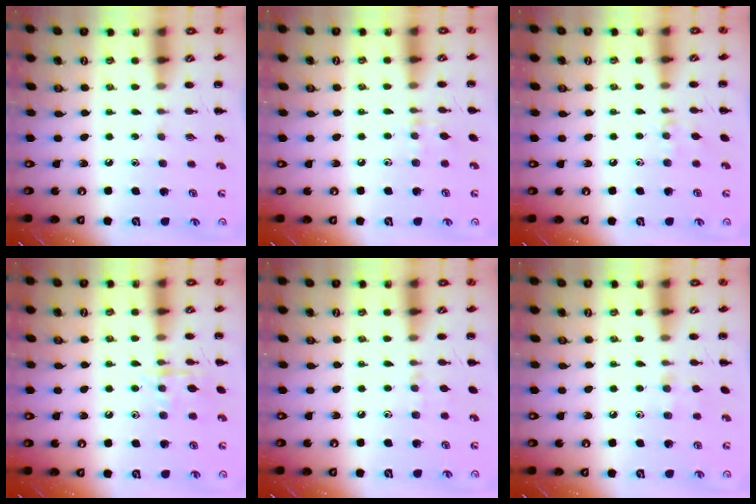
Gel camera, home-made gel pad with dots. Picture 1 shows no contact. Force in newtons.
{"total": 5.3, "press": 5.0, "slide": 1.7}
{"total": 6.3, "press": 6.0, "slide": 1.8}
{"total": 9.6, "press": 9.6, "slide": 0.6}
{"total": 3.9, "press": 3.6, "slide": 1.5}
{"total": 5.7, "press": 5.4, "slide": 1.9}